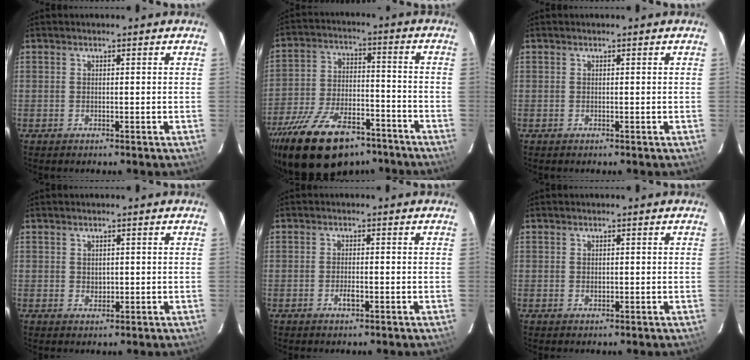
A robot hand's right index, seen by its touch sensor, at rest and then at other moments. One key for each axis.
{"total": 21.4, "fx": -15.3, "fy": 9.8, "fz": 11.2, "tx": -0.227, "ty": -0.011, "tz": -0.237}
{"total": 0.0}
{"total": 1.6, "fx": 0.4, "fy": 1.3, "fz": 0.7, "tx": -0.009, "ty": 0.002, "tz": 0.009}
{"total": 2.2, "fx": -0.9, "fy": 0.8, "fz": 1.8, "tx": -0.035, "ty": -0.001, "tz": -0.016}
{"total": 1.0, "fx": 0.1, "fy": 0.8, "fz": 0.6, "tx": -0.009, "ty": 0.002, "tz": 0.003}